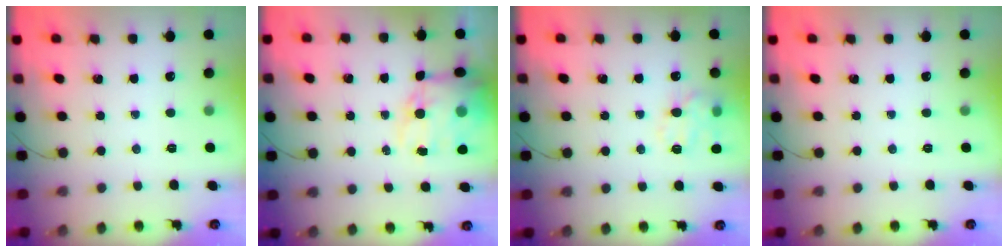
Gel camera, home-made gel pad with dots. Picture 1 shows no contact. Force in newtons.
{"total": 13.4, "press": 13.0, "slide": 3.3}
{"total": 10.9, "press": 10.8, "slide": 1.5}
{"total": 0.0}